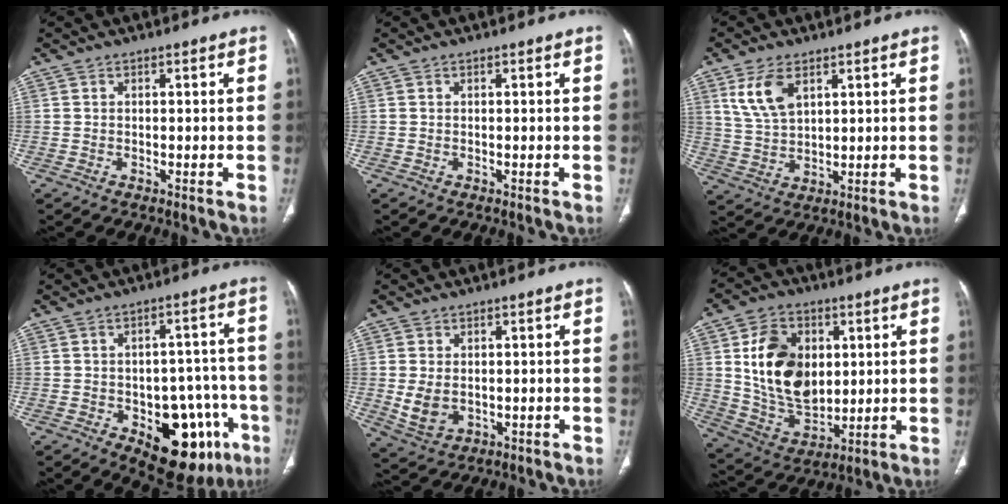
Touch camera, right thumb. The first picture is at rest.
{"total": 0.0}
{"total": 7.8, "force": [3.8, 4.1, 5.4], "torque": [-0.102, -0.011, 0.084]}
{"total": 18.1, "force": [-7.5, 9.8, 13.3], "torque": [-0.115, 0.040, -0.083]}
{"total": 5.7, "force": [-0.2, 4.2, 3.8], "torque": [-0.065, -0.007, 0.011]}
{"total": 16.9, "force": [3.1, 11.8, 11.7], "torque": [-0.161, -0.017, 0.068]}